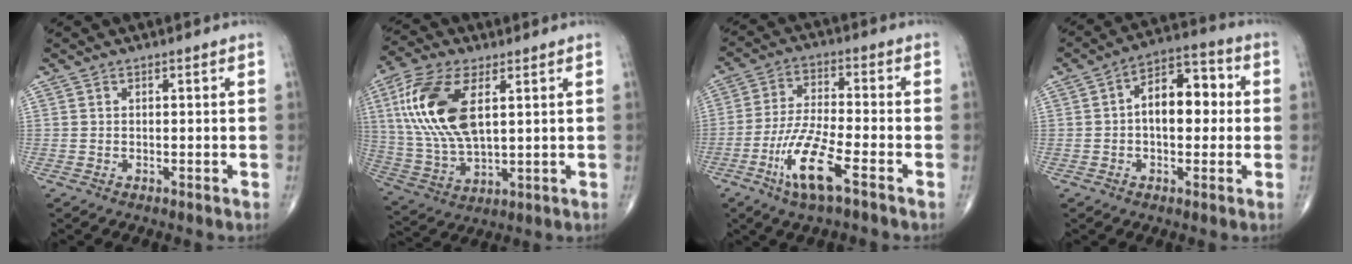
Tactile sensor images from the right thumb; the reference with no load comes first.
{"total": 16.9, "force": [4.7, 8.0, 14.2], "torque": [-0.302, -0.008, 0.093]}
{"total": 11.2, "force": [-5.6, 2.3, 9.5], "torque": [-0.202, 0.017, -0.107]}
{"total": 10.8, "force": [0.6, 6.4, 8.7], "torque": [-0.108, 0.030, 0.000]}